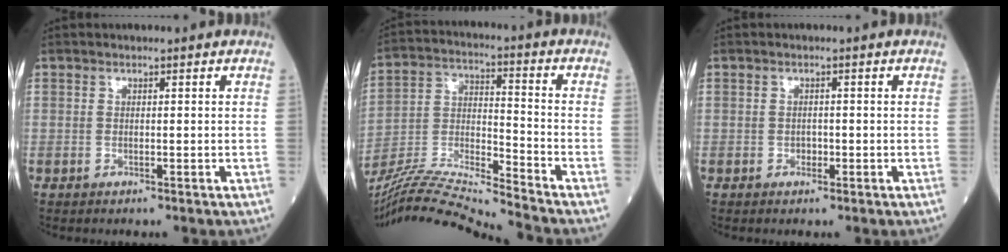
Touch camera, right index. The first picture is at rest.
{"total": 17.1, "force": [-15.9, -1.9, 5.8], "torque": [-0.105, 0.001, -0.286]}
{"total": 1.0, "force": [-0.3, 0.8, 0.5], "torque": [-0.006, 0.003, -0.004]}